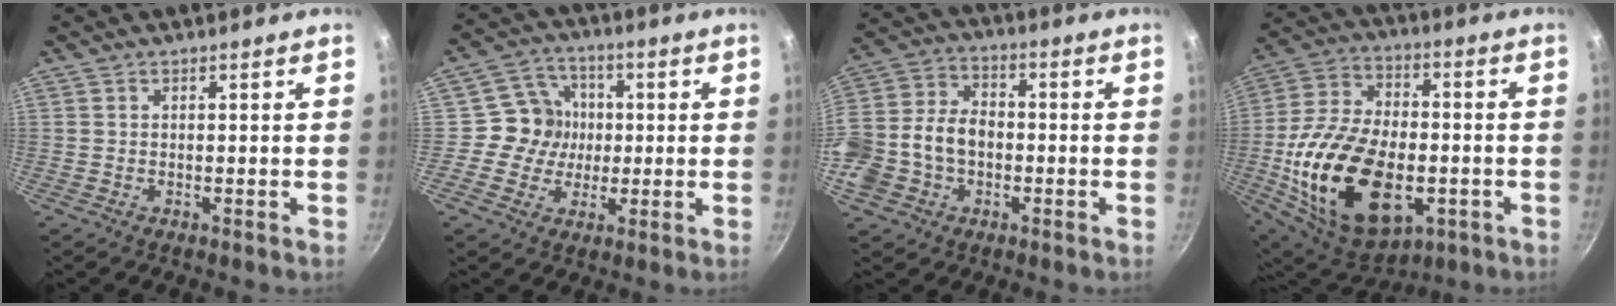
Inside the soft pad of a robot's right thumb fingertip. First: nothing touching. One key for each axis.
{"total": 9.3, "fx": -0.2, "fy": 8.7, "fz": 3.2, "tx": -0.005, "ty": 0.018, "tz": -0.012}
{"total": 16.2, "fx": -3.0, "fy": 12.0, "fz": 10.5, "tx": -0.225, "ty": 0.035, "tz": -0.057}
{"total": 26.8, "fx": -5.9, "fy": 15.8, "fz": 20.8, "tx": -0.380, "ty": 0.007, "tz": -0.079}